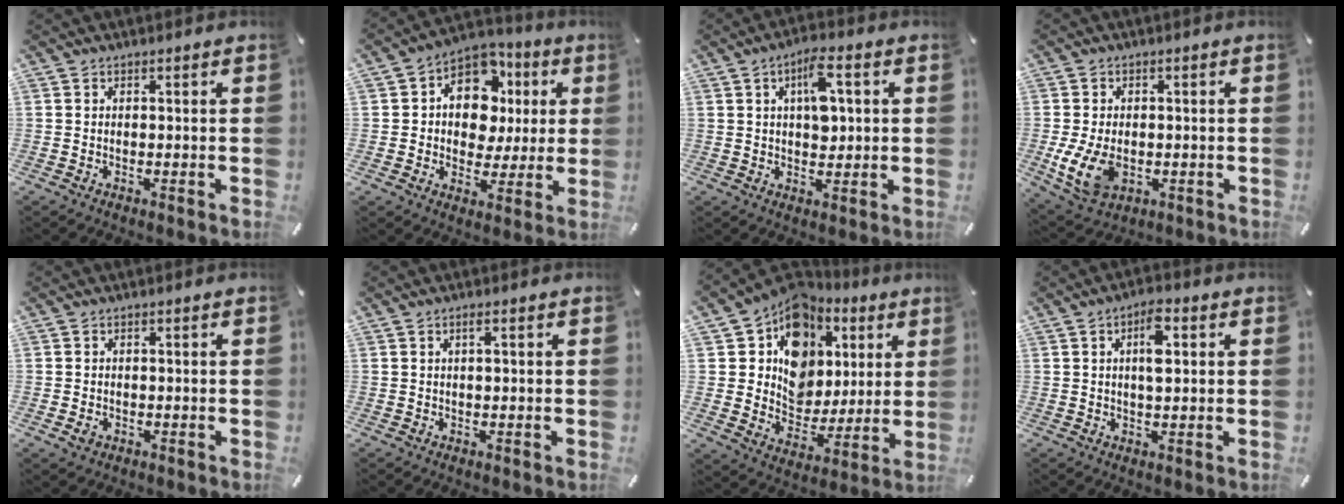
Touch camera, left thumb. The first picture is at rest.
{"total": 12.1, "force": [3.4, 10.1, 5.7], "torque": [-0.091, -0.017, 0.066]}
{"total": 8.2, "force": [2.3, 4.5, 6.5], "torque": [-0.091, -0.004, 0.033]}
{"total": 9.1, "force": [-1.6, 6.3, 6.4], "torque": [-0.141, -0.003, -0.027]}
{"total": 1.7, "force": [-0.5, 1.3, 1.0], "torque": [-0.018, 0.002, -0.010]}
{"total": 1.4, "force": [0.4, 0.3, 1.3], "torque": [-0.025, 0.002, 0.006]}
{"total": 13.3, "force": [5.0, 11.5, 4.4], "torque": [-0.068, -0.047, 0.095]}
{"total": 6.4, "force": [1.8, 2.6, 5.6], "torque": [-0.093, 0.000, 0.023]}